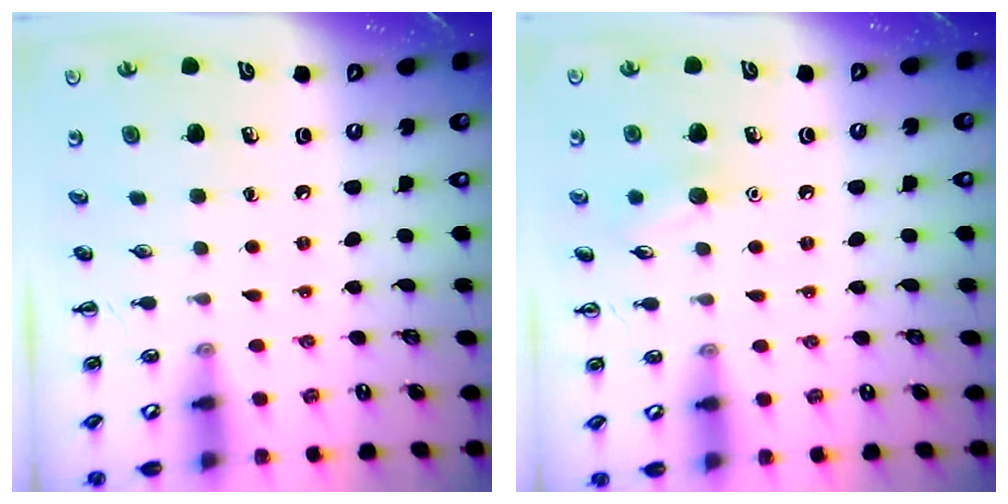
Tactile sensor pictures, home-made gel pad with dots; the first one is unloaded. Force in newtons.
{"total": 6.9, "press": 6.7, "slide": 1.8}